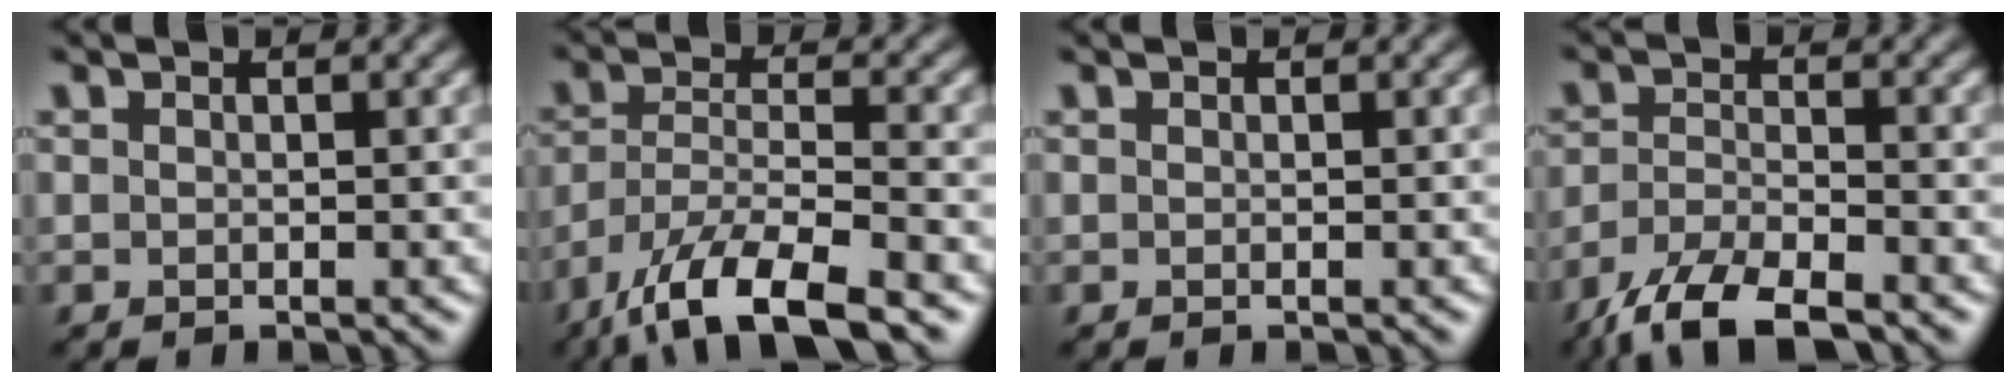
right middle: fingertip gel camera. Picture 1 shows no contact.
{"total": 9.6, "force": [-6.9, 2.8, 6.0], "torque": [-0.116, -0.010, -0.128]}
{"total": 0.0}
{"total": 6.5, "force": [-5.3, 1.6, 3.4], "torque": [-0.071, -0.008, -0.104]}